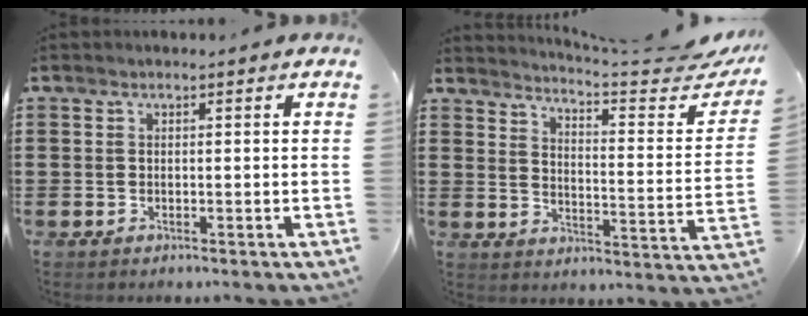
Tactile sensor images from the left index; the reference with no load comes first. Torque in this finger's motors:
{"motor_torque": [1.36, -0.78, 0.05, 0.04]}